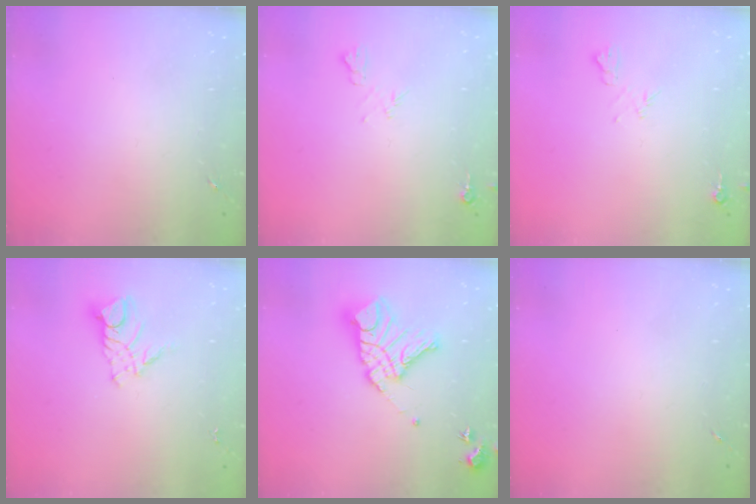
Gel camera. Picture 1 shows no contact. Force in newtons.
{"total": 6.4, "press": 6.3, "slide": 1.2}
{"total": 6.4, "press": 6.3, "slide": 1.2}
{"total": 8.9, "press": 8.9, "slide": 0.8}
{"total": 16.3, "press": 16.2, "slide": 2.0}
{"total": 0.0}